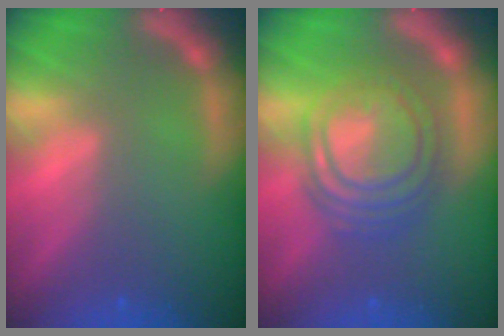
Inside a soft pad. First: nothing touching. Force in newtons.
{"total": 9.0}